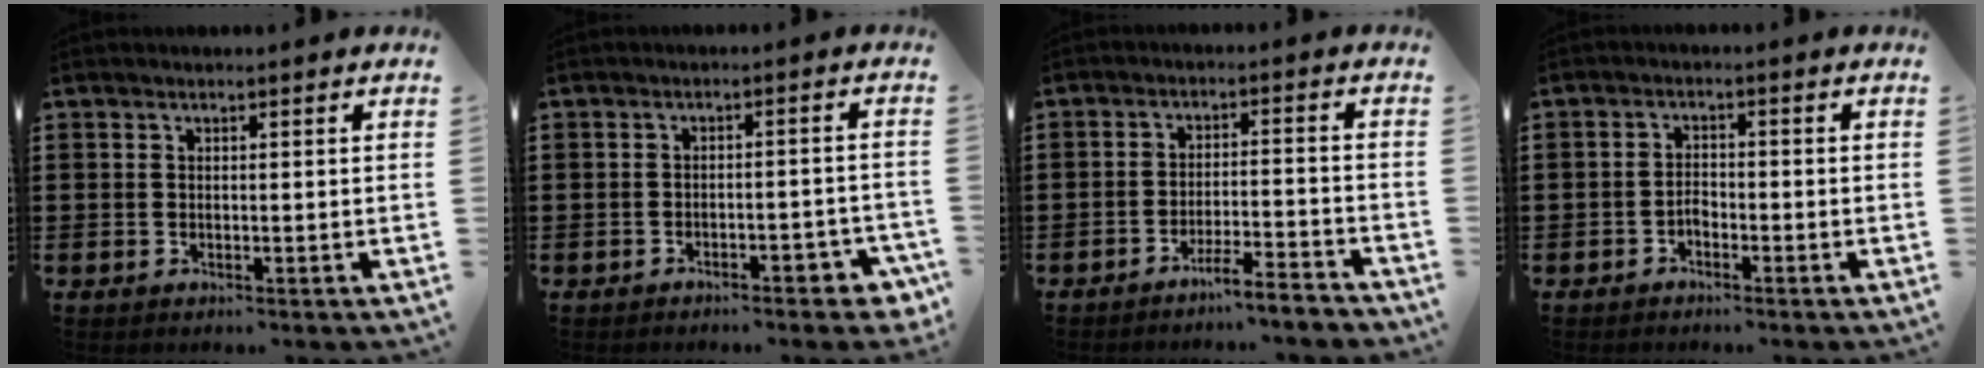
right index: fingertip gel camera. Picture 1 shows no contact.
{"total": 2.9, "force": [-2.4, 0.7, 1.4], "torque": [-0.026, 0.005, -0.047]}
{"total": 4.7, "force": [-4.3, -0.3, 1.7], "torque": [-0.036, -0.009, -0.086]}
{"total": 1.7, "force": [-1.1, 0.9, 0.8], "torque": [-0.020, 0.002, -0.023]}